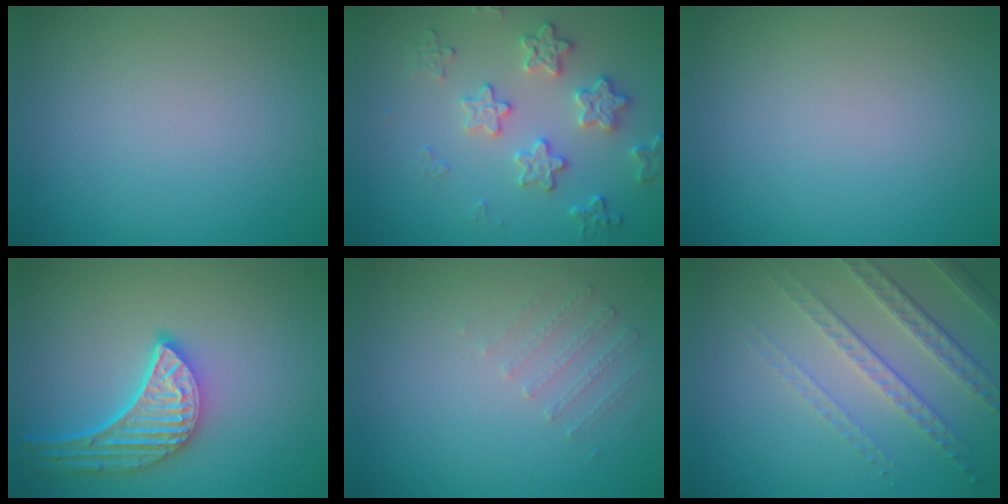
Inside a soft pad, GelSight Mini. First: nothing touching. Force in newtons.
{"total": 3.7, "press": 3.5, "slide": 1.4}
{"total": 0.0}
{"total": 5.5, "press": 4.4, "slide": 3.3}
{"total": 1.1, "press": 0.7, "slide": 0.8}
{"total": 4.8, "press": 3.4, "slide": 3.4}